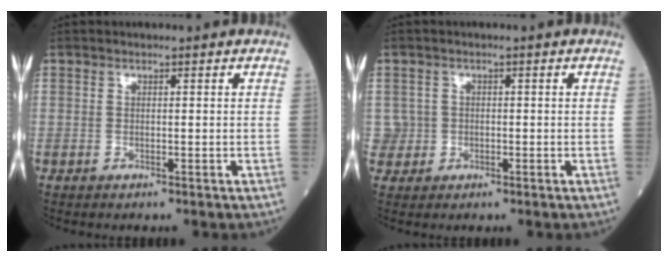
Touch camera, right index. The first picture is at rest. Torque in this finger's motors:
{"motor_torque": [-0.15, -0.14, -0.04, -0.03]}